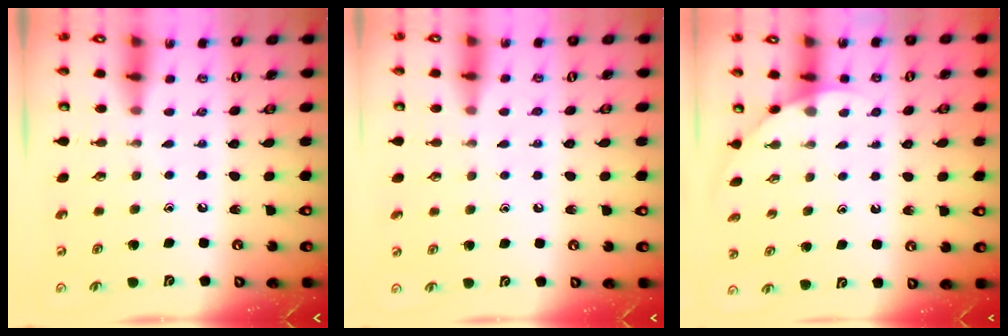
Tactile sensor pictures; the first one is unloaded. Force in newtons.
{"total": 3.9, "press": 3.8, "slide": 0.5}
{"total": 2.0, "press": 2.0, "slide": 0.0}